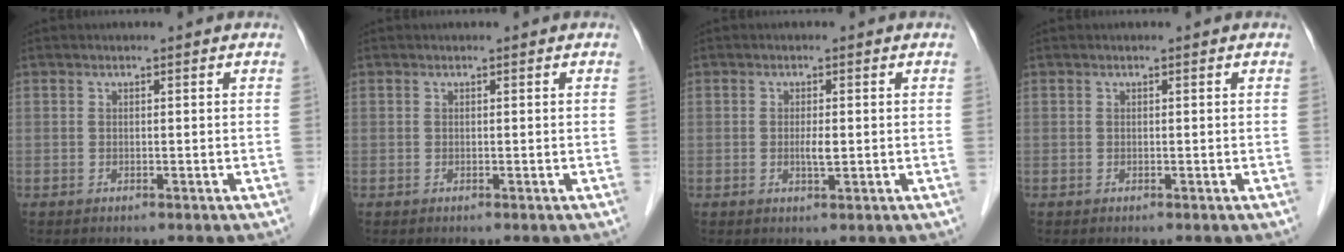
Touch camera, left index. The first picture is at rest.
{"total": 0.0}
{"total": 1.8, "force": [-0.1, 0.3, 1.8], "torque": [-0.037, -0.001, -0.001]}
{"total": 0.0}